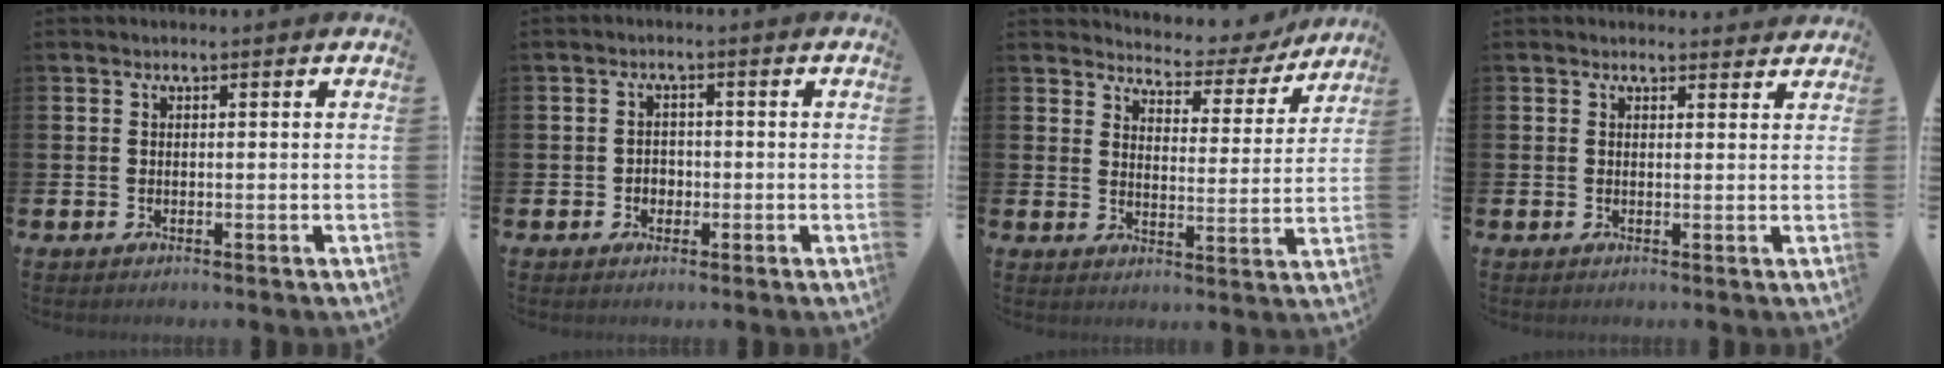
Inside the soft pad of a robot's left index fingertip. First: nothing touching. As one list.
[{"total": 1.9, "force": [-0.6, 1.7, 0.6], "torque": [-0.005, 0.001, -0.017]}, {"total": 4.6, "force": [4.3, 1.5, 0.7], "torque": [-0.026, -0.041, 0.067]}, {"total": 1.3, "force": [1.2, 0.4, 0.0], "torque": [0.007, -0.001, 0.020]}]